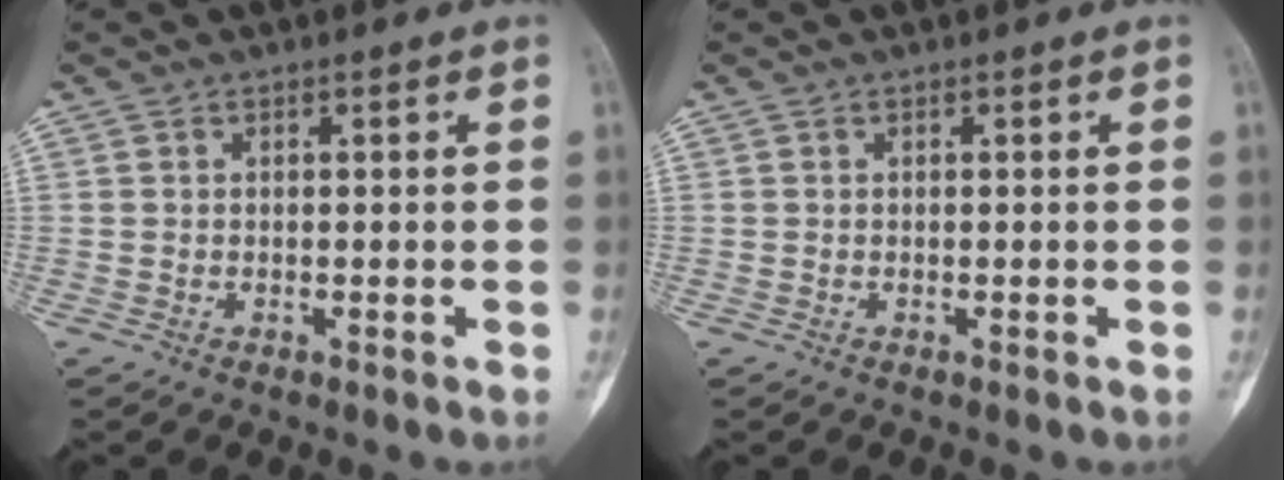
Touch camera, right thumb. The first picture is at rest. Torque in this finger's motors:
{"motor_torque": [0.22, 0.22, 0.03, -0.03, 0.00]}